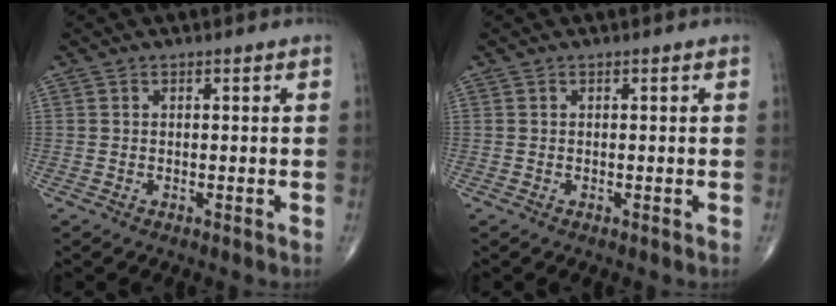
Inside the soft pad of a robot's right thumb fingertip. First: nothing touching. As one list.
[{"total": 0.0}]